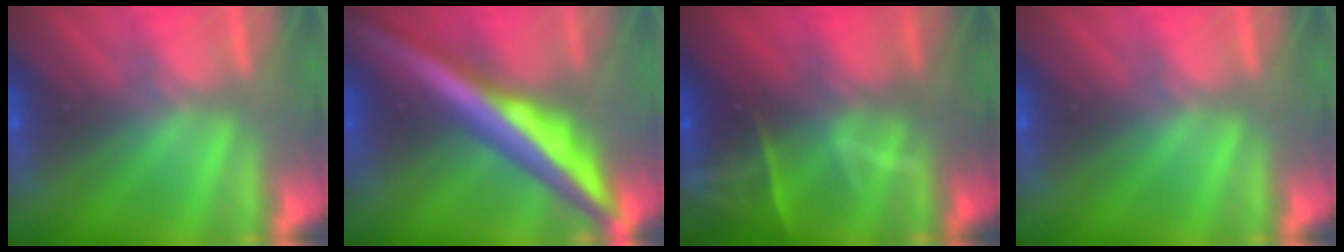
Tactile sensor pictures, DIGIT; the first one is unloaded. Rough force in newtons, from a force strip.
{"total": 6.8}
{"total": 8.9}
{"total": 0.0}